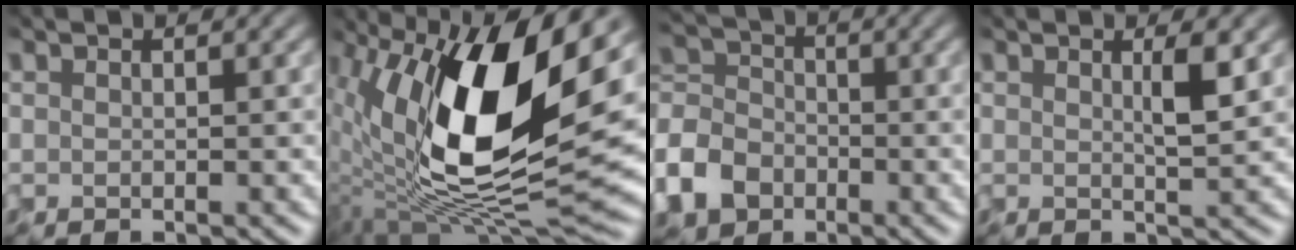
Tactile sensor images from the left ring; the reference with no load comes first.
{"total": 14.7, "force": [2.5, 6.2, 13.1], "torque": [-0.244, -0.020, 0.050]}
{"total": 8.8, "force": [-5.6, 6.2, 2.9], "torque": [-0.075, -0.022, -0.104]}
{"total": 1.7, "force": [0.2, 0.1, 1.7], "torque": [-0.026, 0.002, 0.010]}